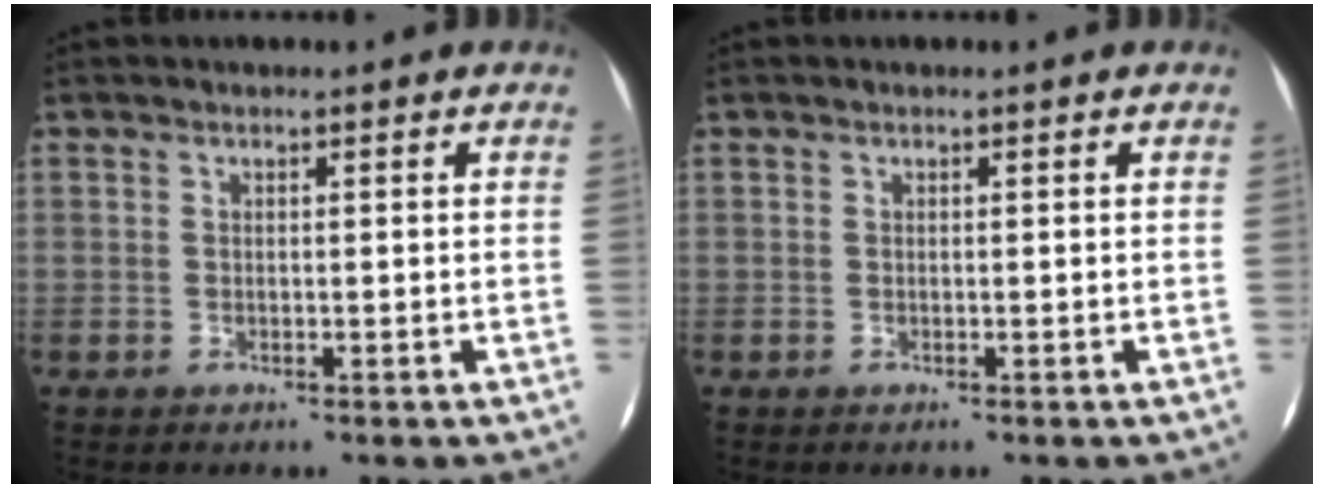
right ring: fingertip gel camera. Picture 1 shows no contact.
{"total": 0.0}